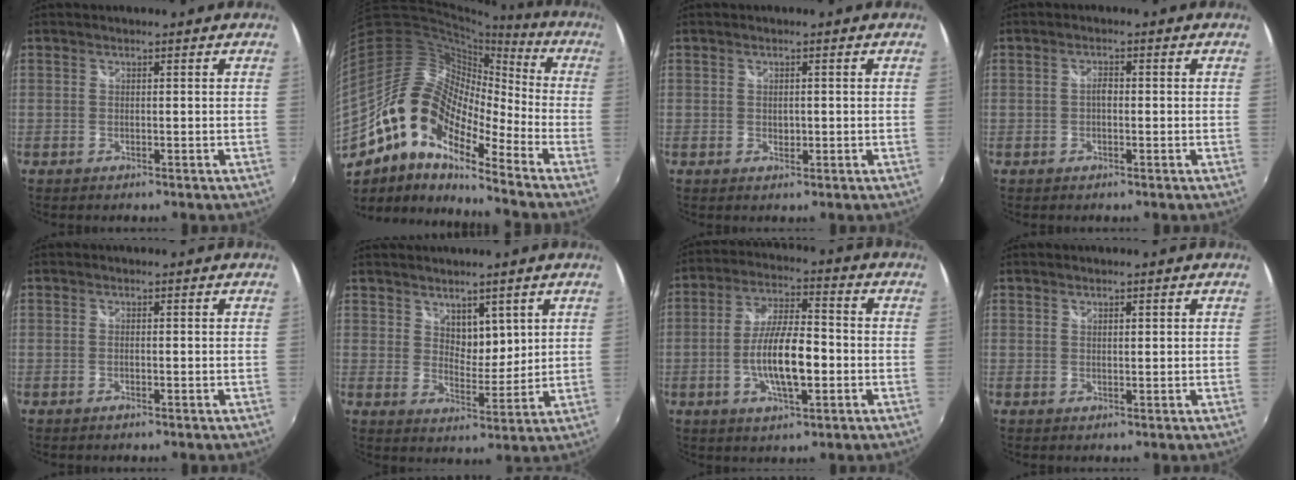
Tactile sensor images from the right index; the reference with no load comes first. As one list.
[{"total": 17.7, "force": [-10.2, 7.3, 12.5], "torque": [-0.203, -0.013, -0.207]}, {"total": 1.1, "force": [0.0, 0.9, 0.5], "torque": [-0.006, -0.001, 0.002]}, {"total": 1.1, "force": [-0.1, 0.5, 1.0], "torque": [-0.019, 0.004, -0.005]}, {"total": 0.5, "force": [-0.3, 0.0, 0.4], "torque": [-0.009, 0.000, -0.007]}, {"total": 5.5, "force": [3.4, 3.2, 2.9], "torque": [-0.032, -0.001, 0.062]}, {"total": 11.4, "force": [-2.7, 3.5, 10.5], "torque": [-0.203, -0.002, -0.046]}, {"total": 0.9, "force": [0.7, 0.4, 0.4], "torque": [-0.004, 0.001, 0.011]}]